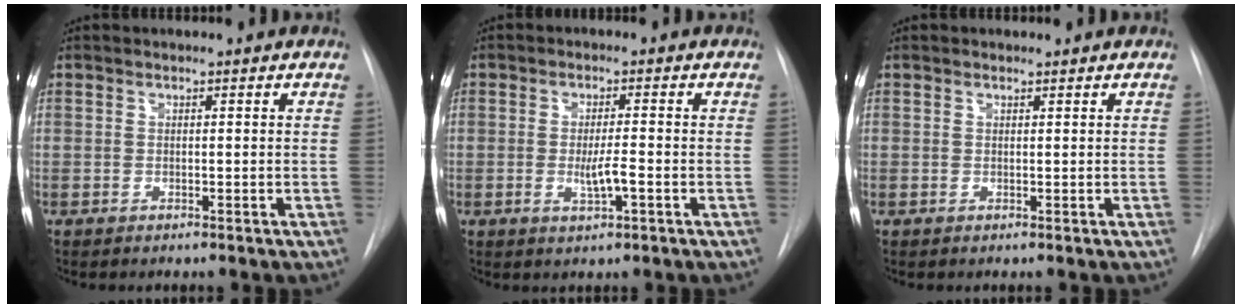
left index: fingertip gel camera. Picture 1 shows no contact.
{"total": 3.7, "force": [-1.2, 0.4, 3.4], "torque": [-0.064, -0.008, -0.020]}
{"total": 0.0}